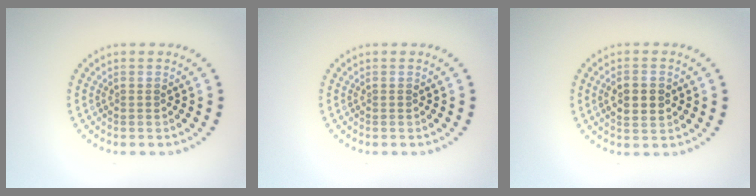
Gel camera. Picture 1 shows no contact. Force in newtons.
{"total": 0.0}
{"total": 3.2, "press": 3.2, "slide": 0.1}